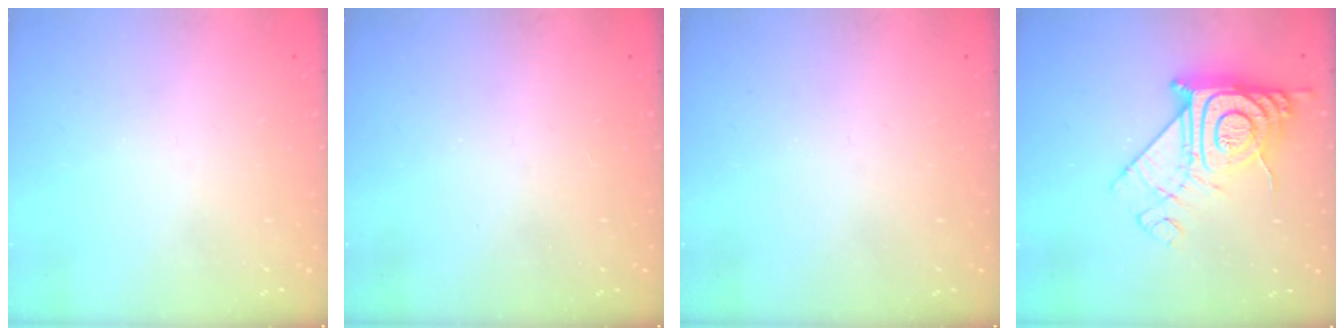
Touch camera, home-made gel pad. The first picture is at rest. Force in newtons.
{"total": 3.4, "press": 3.3, "slide": 0.5}
{"total": 0.0}
{"total": 16.0, "press": 15.9, "slide": 1.3}